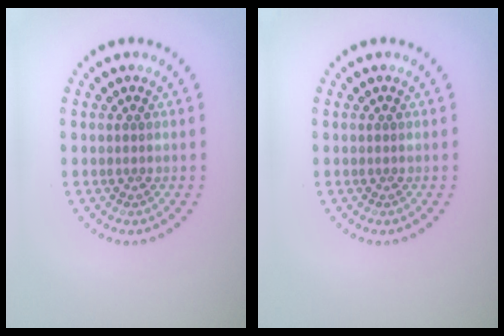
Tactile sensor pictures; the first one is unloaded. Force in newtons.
{"total": 0.0}